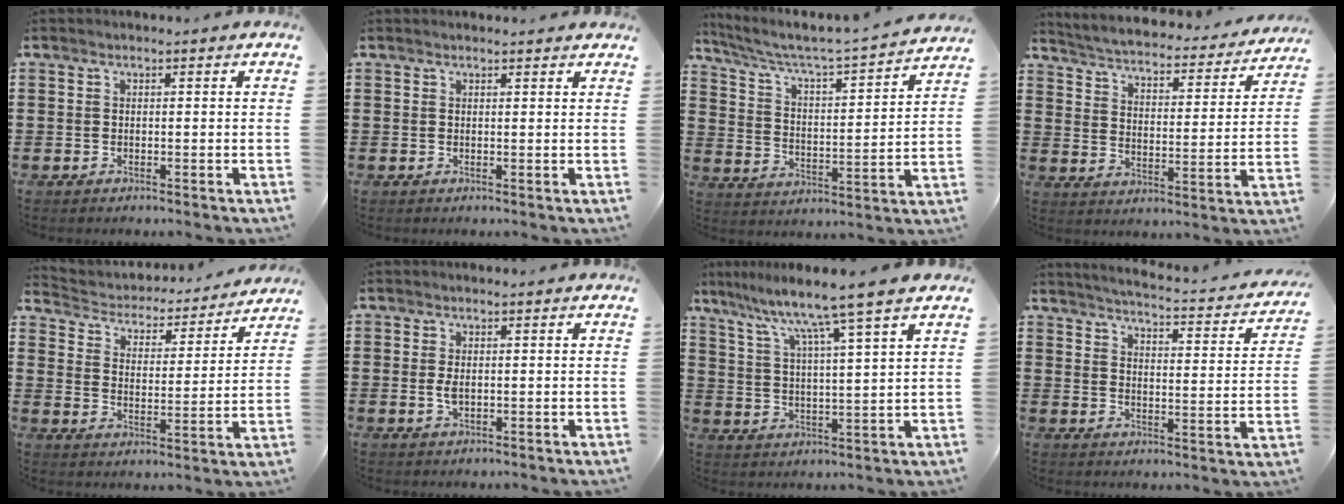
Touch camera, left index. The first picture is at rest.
{"total": 0.8, "force": [0.8, 0.1, 0.2], "torque": [-0.005, 0.001, 0.016]}
{"total": 3.9, "force": [3.5, 0.1, 1.9], "torque": [-0.056, -0.036, 0.046]}
{"total": 3.2, "force": [3.1, -0.1, 0.8], "torque": [-0.036, -0.031, 0.042]}
{"total": 3.3, "force": [3.3, 0.7, 0.1], "torque": [-0.025, -0.029, 0.048]}
{"total": 2.1, "force": [0.1, 1.0, 1.9], "torque": [-0.038, 0.002, 0.002]}
{"total": 8.0, "force": [6.5, -1.4, 4.5], "torque": [-0.112, -0.045, 0.100]}
{"total": 2.9, "force": [2.7, -0.4, 1.1], "torque": [-0.040, -0.031, 0.035]}